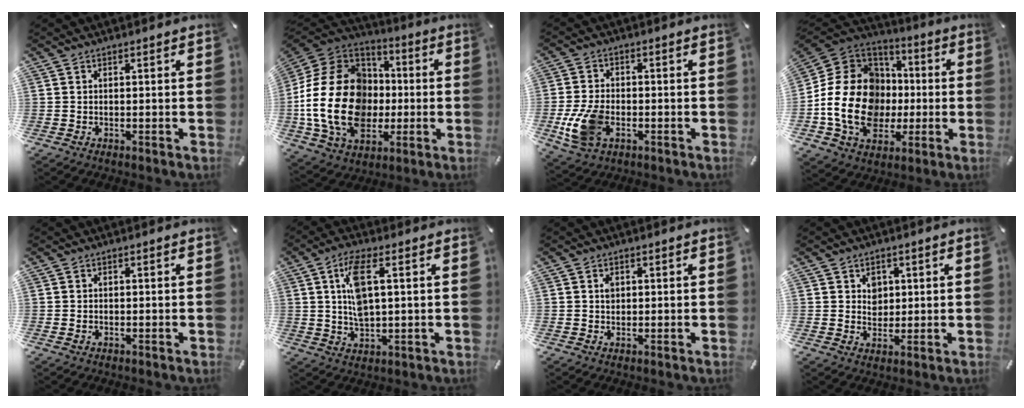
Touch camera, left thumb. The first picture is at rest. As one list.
[{"total": 25.6, "force": [-3.3, 19.3, 16.5], "torque": [-0.351, 0.021, -0.048]}, {"total": 10.0, "force": [-2.8, 6.5, 7.0], "torque": [-0.160, 0.003, -0.049]}, {"total": 22.6, "force": [-3.0, 18.0, 13.3], "torque": [-0.277, 0.014, -0.039]}, {"total": 0.7, "force": [-0.1, 0.5, 0.4], "torque": [-0.009, 0.002, -0.002]}, {"total": 9.3, "force": [2.1, 3.9, 8.2], "torque": [-0.166, -0.002, 0.034]}, {"total": 1.6, "force": [0.5, 1.3, 0.8], "torque": [-0.001, -0.003, 0.005]}, {"total": 4.0, "force": [1.2, 3.7, 0.9], "torque": [0.003, -0.006, 0.015]}]